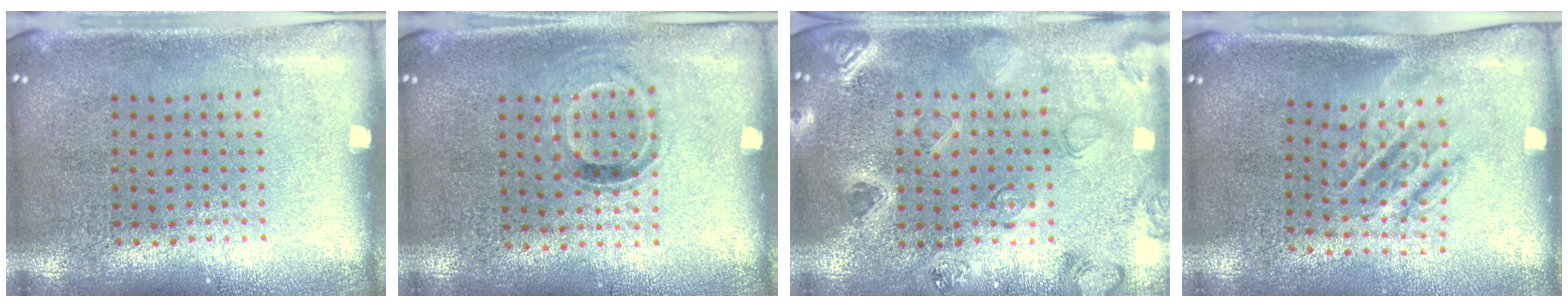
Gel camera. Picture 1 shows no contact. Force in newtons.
{"total": 0.9, "press": 0.7, "slide": 0.5}
{"total": 0.7, "press": 0.7, "slide": 0.3}
{"total": 1.7, "press": 1.3, "slide": 1.1}